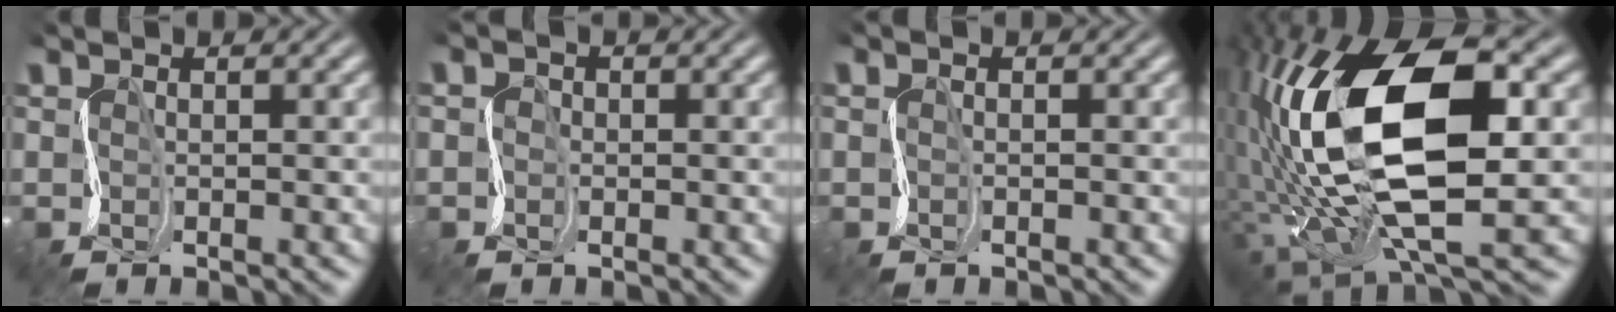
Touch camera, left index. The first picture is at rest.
{"total": 1.3, "force": [-0.5, 0.0, -1.2], "torque": [0.008, 0.011, -0.007]}
{"total": 0.6, "force": [0.0, -0.1, -0.6], "torque": [0.000, 0.002, -0.009]}
{"total": 14.1, "force": [-0.1, 6.8, 12.3], "torque": [-0.264, 0.012, -0.002]}